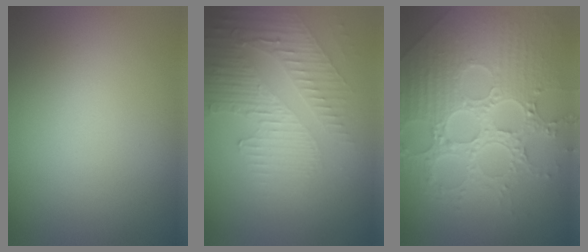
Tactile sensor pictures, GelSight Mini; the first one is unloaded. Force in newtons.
{"total": 3.7, "press": 3.5, "slide": 1.4}
{"total": 8.5, "press": 6.2, "slide": 5.8}